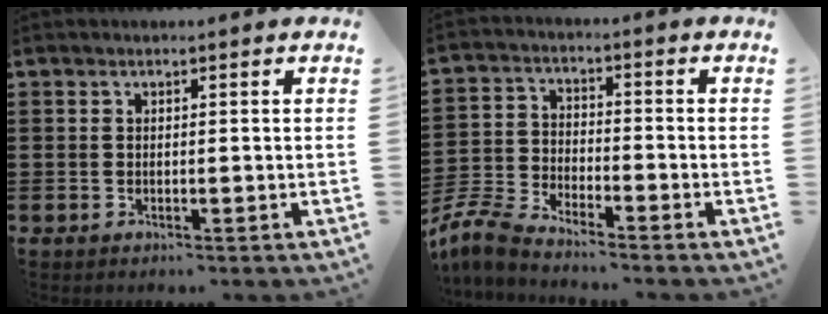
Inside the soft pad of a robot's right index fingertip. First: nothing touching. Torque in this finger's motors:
{"motor_torque": [-1.47, 0.66, -0.20, -0.21]}